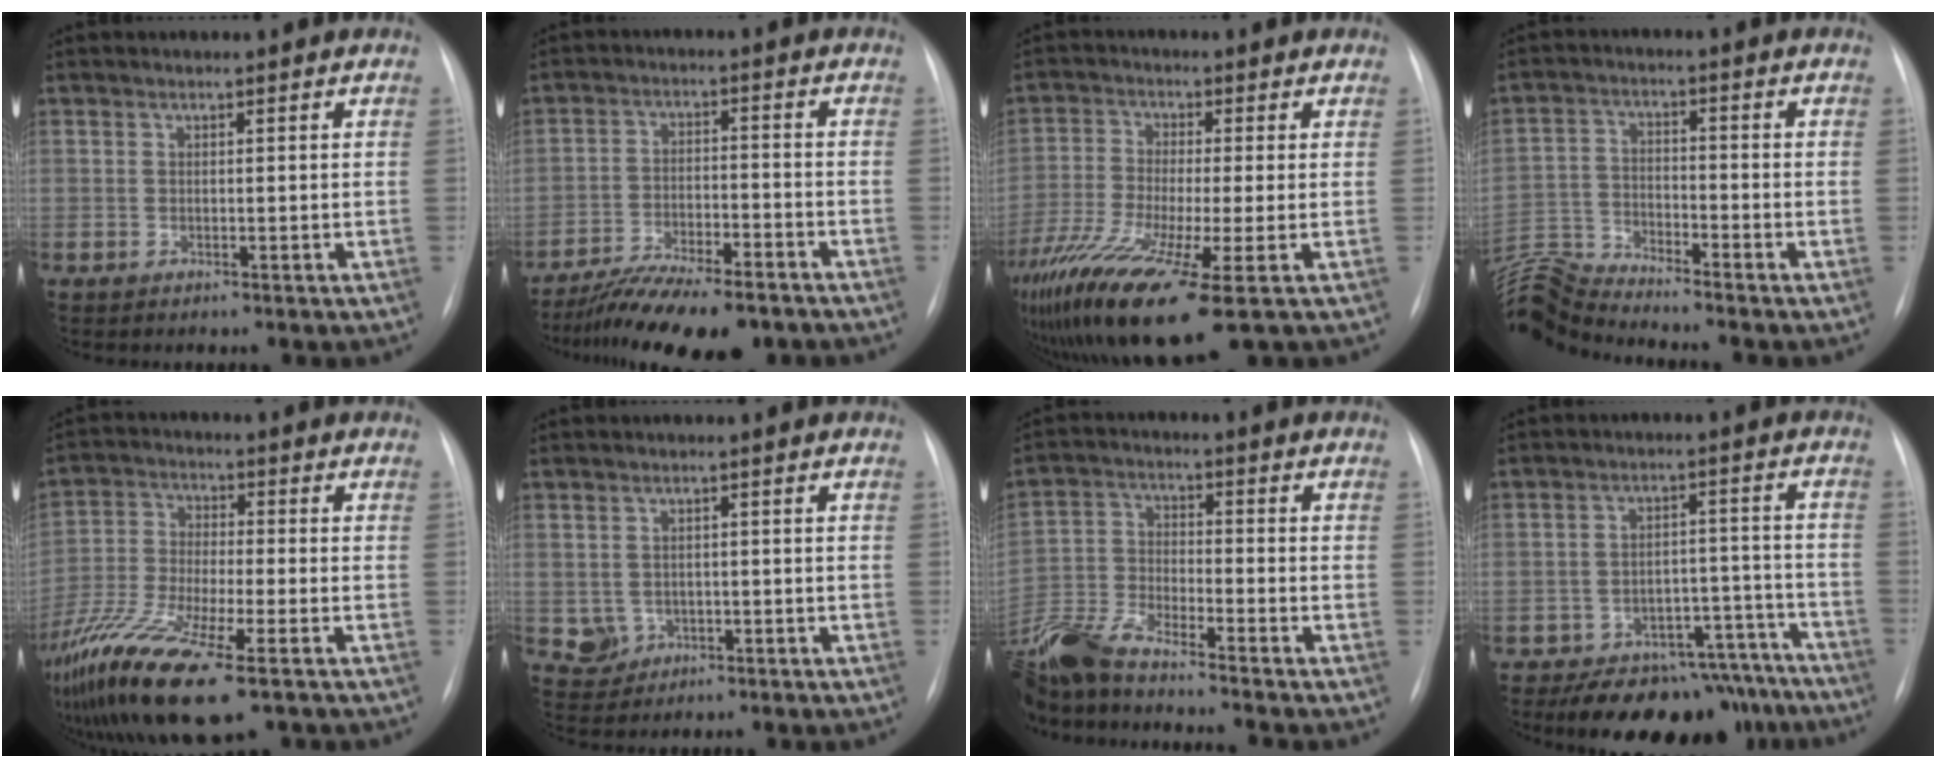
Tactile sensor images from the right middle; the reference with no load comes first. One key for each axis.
{"total": 14.1, "fx": -11.7, "fy": 3.1, "fz": 7.2, "tx": -0.121, "ty": -0.004, "tz": -0.185}
{"total": 16.4, "fx": -9.5, "fy": 1.7, "fz": 13.3, "tx": -0.278, "ty": -0.052, "tz": -0.170}
{"total": 9.0, "fx": -8.7, "fy": -2.0, "fz": 0.5, "tx": -0.024, "ty": 0.003, "tz": -0.174}
{"total": 17.2, "fx": -10.4, "fy": 3.3, "fz": 13.3, "tx": -0.299, "ty": -0.044, "tz": -0.190}
{"total": 3.3, "fx": -0.7, "fy": 3.1, "fz": 0.7, "tx": -0.009, "ty": 0.003, "tz": -0.002}
{"total": 13.3, "fx": -11.8, "fy": 0.1, "fz": 6.1, "tx": -0.136, "ty": -0.018, "tz": -0.227}
{"total": 16.7, "fx": -14.4, "fy": 7.1, "fz": 4.6, "tx": -0.029, "ty": 0.044, "tz": -0.187}